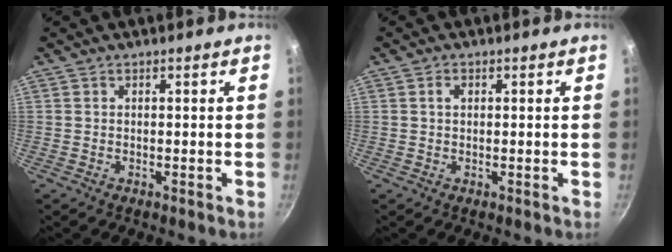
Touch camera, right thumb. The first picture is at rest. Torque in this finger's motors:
{"motor_torque": [-0.42, 0.10, 0.34, 0.11, -0.01]}